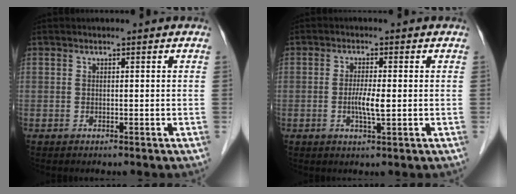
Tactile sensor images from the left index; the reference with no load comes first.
{"total": 3.3, "force": [-0.4, 0.3, 3.3], "torque": [-0.068, -0.005, -0.008]}